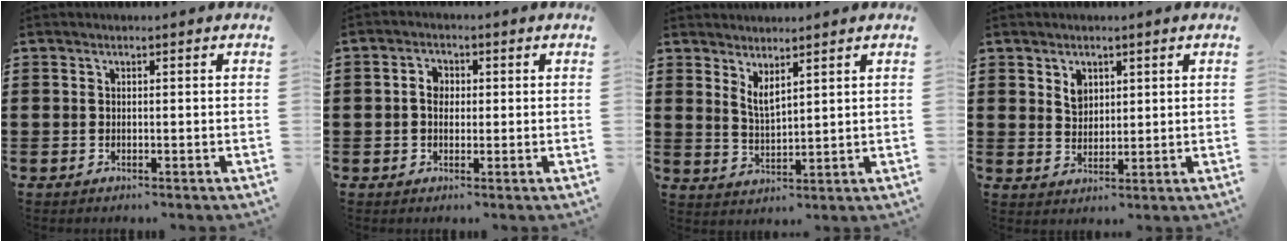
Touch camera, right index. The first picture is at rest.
{"total": 3.1, "force": [0.0, 2.2, 2.1], "torque": [-0.046, 0.011, -0.002]}
{"total": 2.8, "force": [2.4, 0.6, 1.3], "torque": [-0.032, 0.002, 0.044]}
{"total": 3.0, "force": [1.7, 2.2, 1.2], "torque": [-0.022, 0.004, 0.030]}